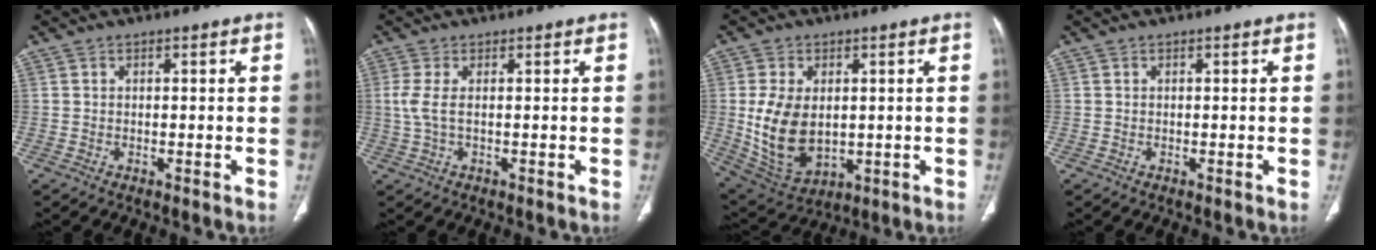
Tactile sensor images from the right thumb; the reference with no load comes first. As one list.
[{"total": 3.1, "force": [0.2, 0.9, 3.0], "torque": [-0.092, 0.000, 0.009]}, {"total": 13.1, "force": [0.2, 8.5, 10.0], "torque": [-0.180, -0.008, 0.031]}, {"total": 0.0}]